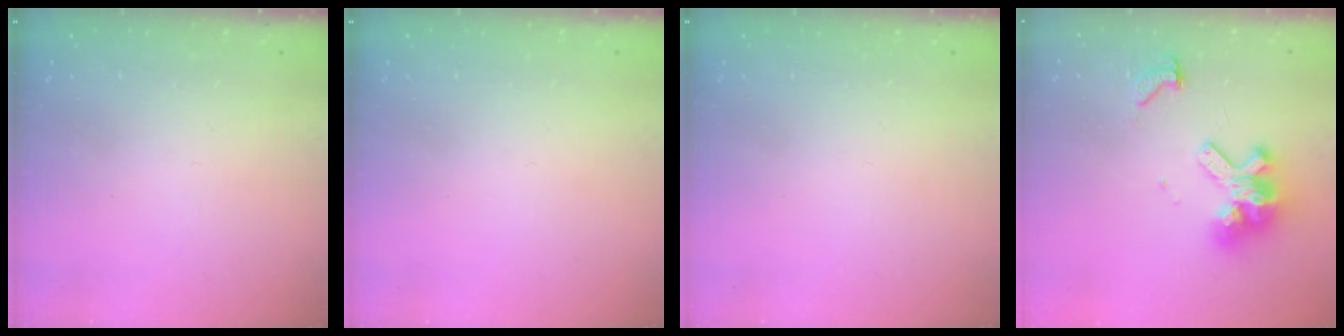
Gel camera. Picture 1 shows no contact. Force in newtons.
{"total": 0.0}
{"total": 0.0}
{"total": 11.4, "press": 11.4, "slide": 1.4}